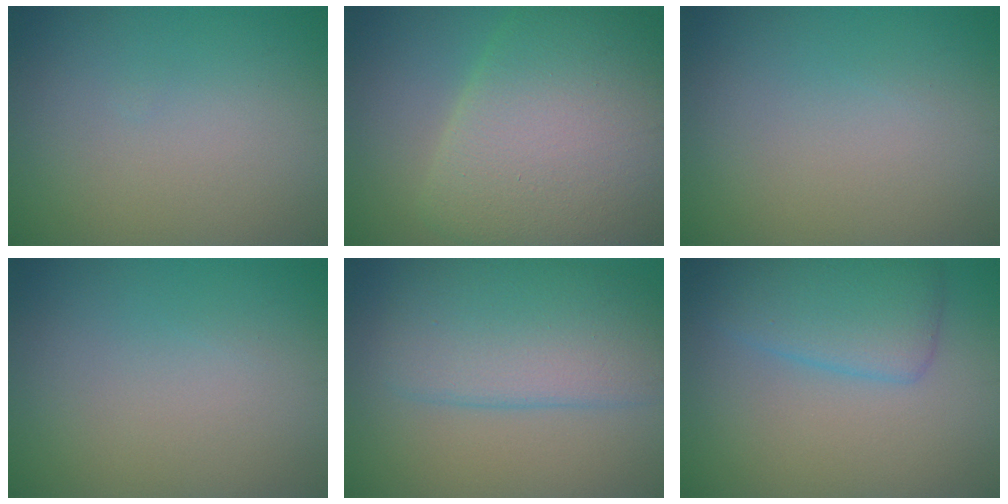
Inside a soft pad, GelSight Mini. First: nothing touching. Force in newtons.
{"total": 12.0, "press": 12.0, "slide": 0.2}
{"total": 0.0}
{"total": 0.0}
{"total": 6.3, "press": 6.3, "slide": 0.2}
{"total": 4.5, "press": 4.5, "slide": 0.1}